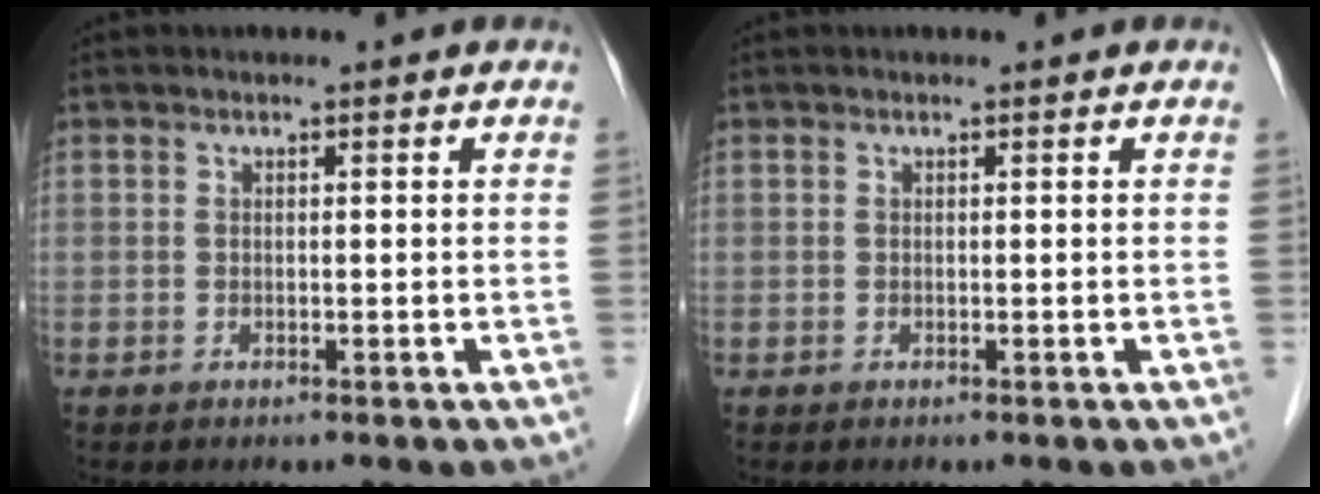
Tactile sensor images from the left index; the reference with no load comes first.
{"total": 0.0}